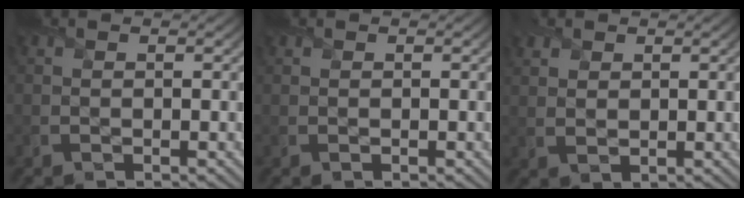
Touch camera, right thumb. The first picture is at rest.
{"total": 0.0}
{"total": 2.2, "force": [1.5, 1.2, 1.0], "torque": [-0.027, 0.002, 0.033]}